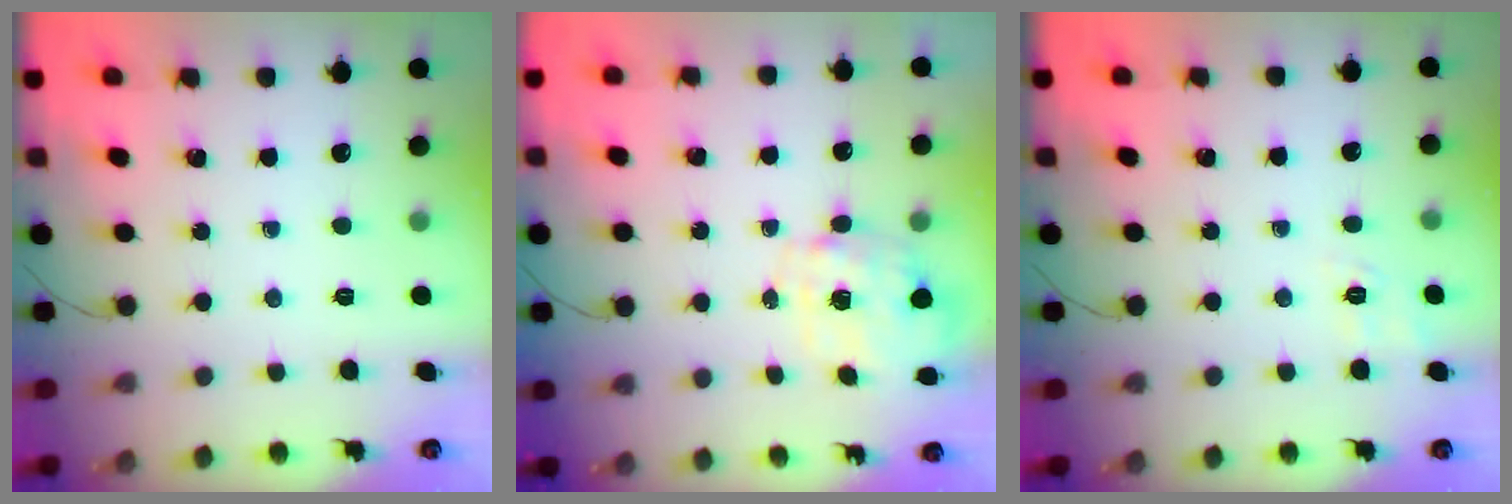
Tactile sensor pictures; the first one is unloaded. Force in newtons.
{"total": 2.7, "press": 2.6, "slide": 0.9}
{"total": 3.6, "press": 3.0, "slide": 1.9}